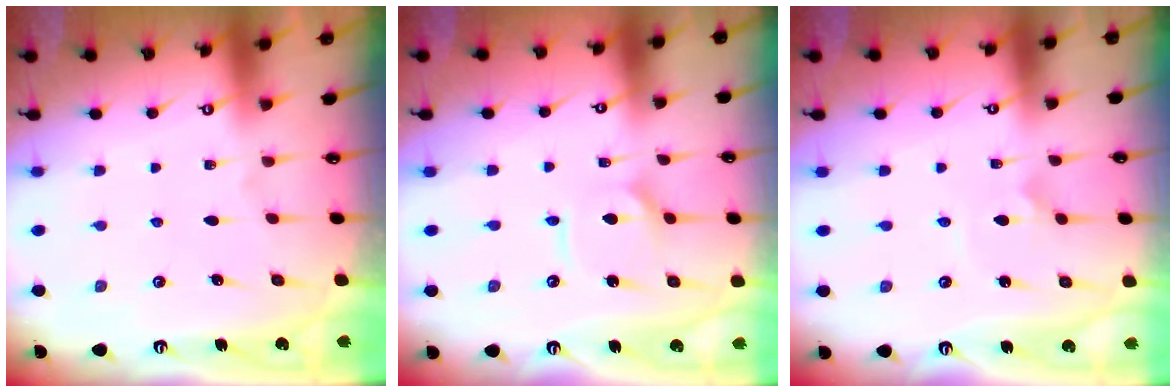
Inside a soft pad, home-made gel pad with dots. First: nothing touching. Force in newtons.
{"total": 5.0, "press": 5.0, "slide": 0.5}
{"total": 2.5, "press": 2.5, "slide": 0.2}